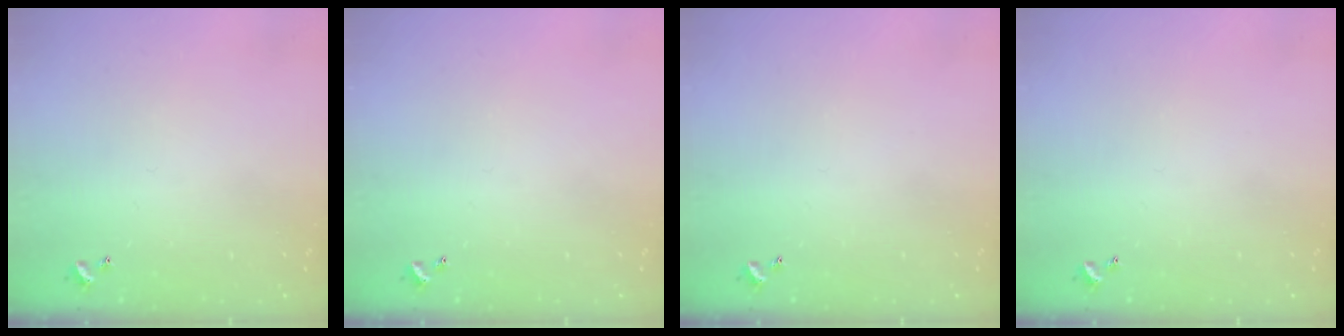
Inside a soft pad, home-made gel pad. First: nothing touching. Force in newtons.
{"total": 0.0}
{"total": 0.0}
{"total": 0.0}